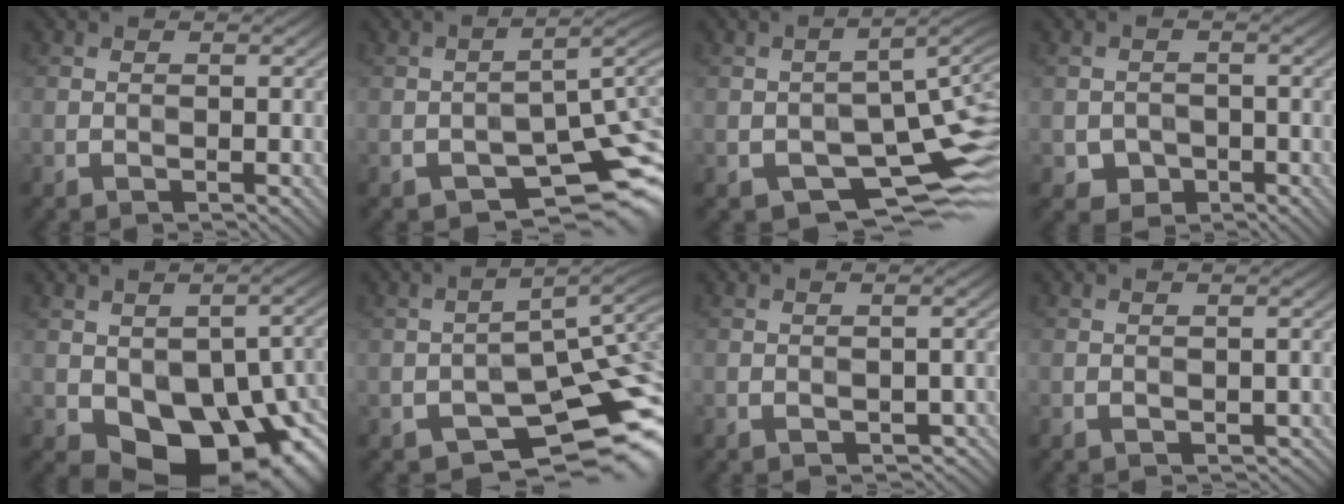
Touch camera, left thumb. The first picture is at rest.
{"total": 9.3, "force": [-4.4, 4.5, 6.8], "torque": [-0.095, -0.021, -0.064]}
{"total": 10.5, "force": [-4.0, 5.4, 8.1], "torque": [-0.124, -0.026, -0.059]}
{"total": 2.5, "force": [-1.1, 2.1, 0.9], "torque": [-0.012, -0.007, -0.021]}
{"total": 15.3, "force": [-4.3, 9.4, 11.2], "torque": [-0.149, -0.030, -0.049]}
{"total": 11.8, "force": [-5.9, 5.6, 8.6], "torque": [-0.121, -0.020, -0.090]}
{"total": 2.6, "force": [-1.5, 1.4, 1.6], "torque": [-0.021, -0.006, -0.012]}
{"total": 1.1, "force": [-0.6, 0.7, 0.6], "torque": [-0.012, -0.008, -0.008]}